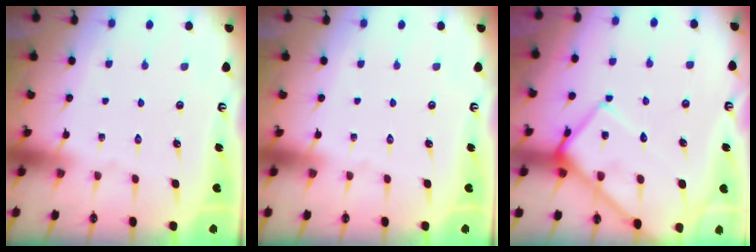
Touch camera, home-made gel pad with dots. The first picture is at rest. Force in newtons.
{"total": 0.0}
{"total": 12.2, "press": 12.1, "slide": 1.1}